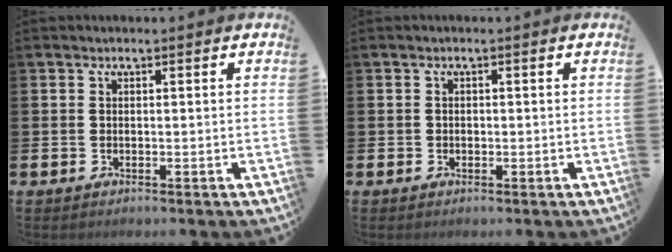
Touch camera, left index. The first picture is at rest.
{"total": 0.7, "force": [-0.1, 0.6, 0.2], "torque": [0.000, 0.004, -0.006]}